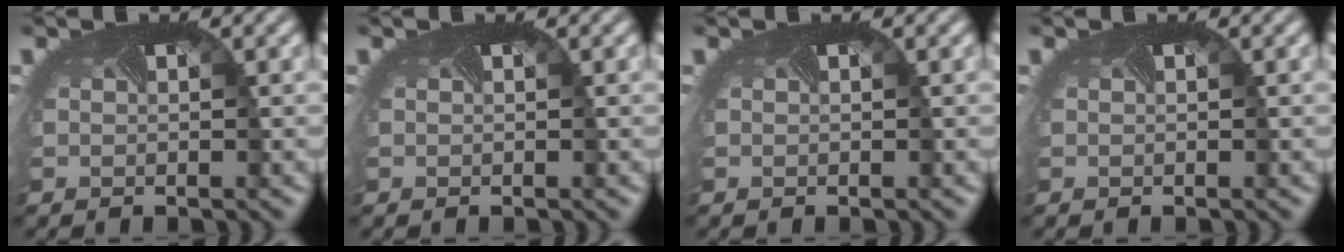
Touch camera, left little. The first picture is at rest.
{"total": 0.0}
{"total": 0.0}
{"total": 0.0}